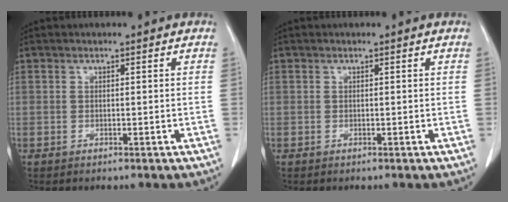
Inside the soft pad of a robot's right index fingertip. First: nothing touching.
{"total": 0.0}